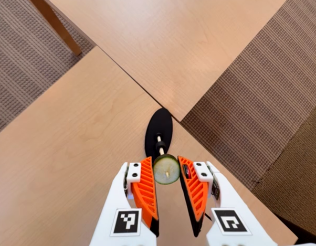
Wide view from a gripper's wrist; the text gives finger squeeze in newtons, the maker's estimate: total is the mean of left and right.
{"total": 8.2, "left": 8.4, "right": 8.1}